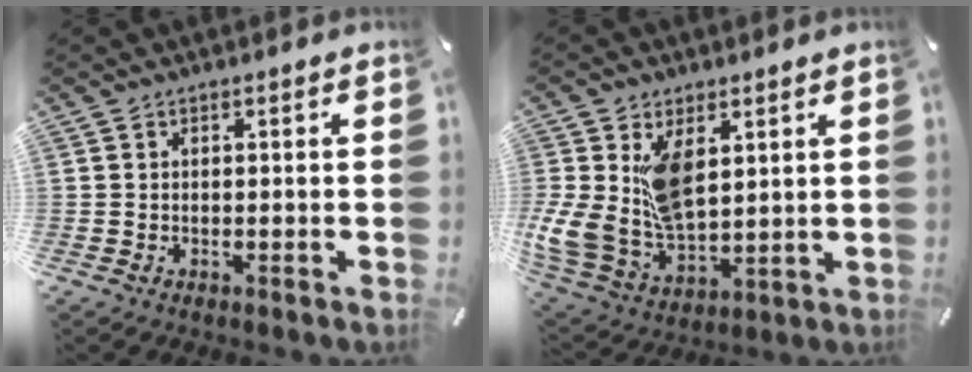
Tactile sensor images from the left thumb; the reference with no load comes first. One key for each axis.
{"total": 14.5, "fx": 4.1, "fy": 10.1, "fz": 9.5, "tx": -0.207, "ty": -0.025, "tz": 0.079}